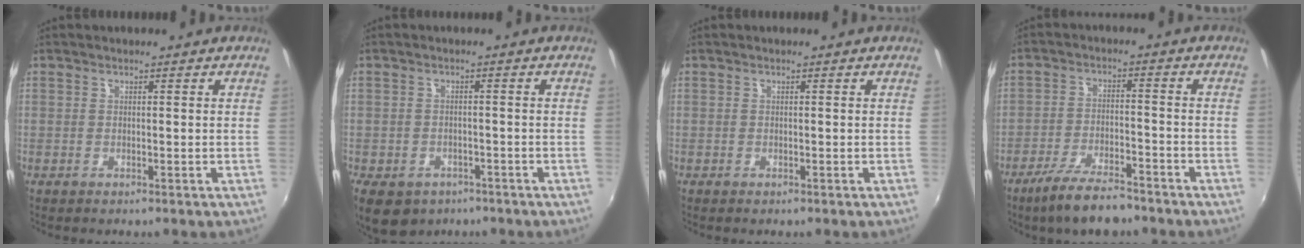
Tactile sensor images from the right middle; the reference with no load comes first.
{"total": 10.0, "force": [-6.0, 6.6, 4.6], "torque": [-0.115, -0.023, -0.083]}
{"total": 0.0}
{"total": 9.9, "force": [-7.8, 2.5, 5.4], "torque": [-0.121, -0.015, -0.134]}